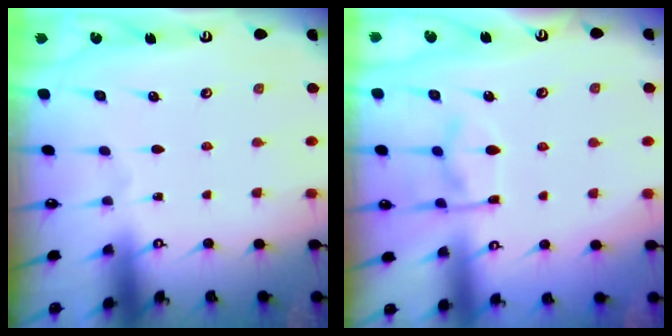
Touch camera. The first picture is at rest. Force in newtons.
{"total": 8.1, "press": 8.0, "slide": 1.4}